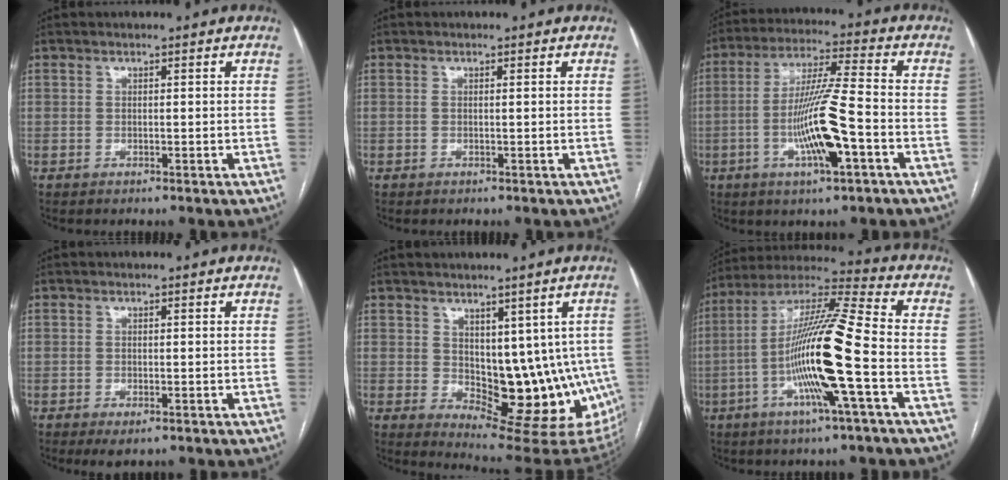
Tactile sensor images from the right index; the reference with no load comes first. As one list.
[{"total": 0.0}, {"total": 12.6, "force": [-3.8, 0.5, 12.0], "torque": [-0.231, -0.004, -0.071]}, {"total": 2.3, "force": [-1.3, 0.9, 1.6], "torque": [-0.023, -0.004, -0.014]}, {"total": 14.3, "force": [-0.6, 8.1, 11.8], "torque": [-0.137, -0.007, 0.010]}, {"total": 17.4, "force": [-4.3, -0.3, 16.8], "torque": [-0.324, -0.003, -0.091]}]